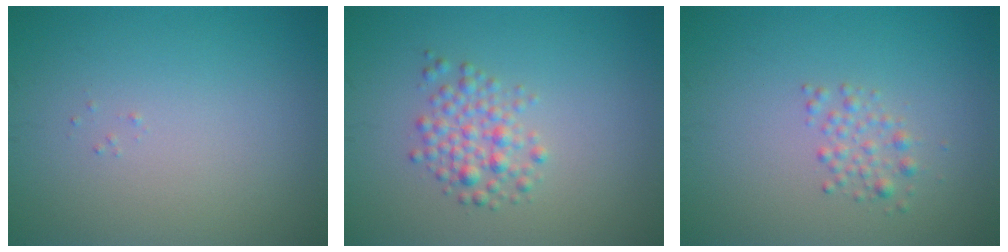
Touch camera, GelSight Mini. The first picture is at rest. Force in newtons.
{"total": 2.6, "press": 2.6, "slide": 0.1}
{"total": 1.5, "press": 1.5, "slide": 0.0}